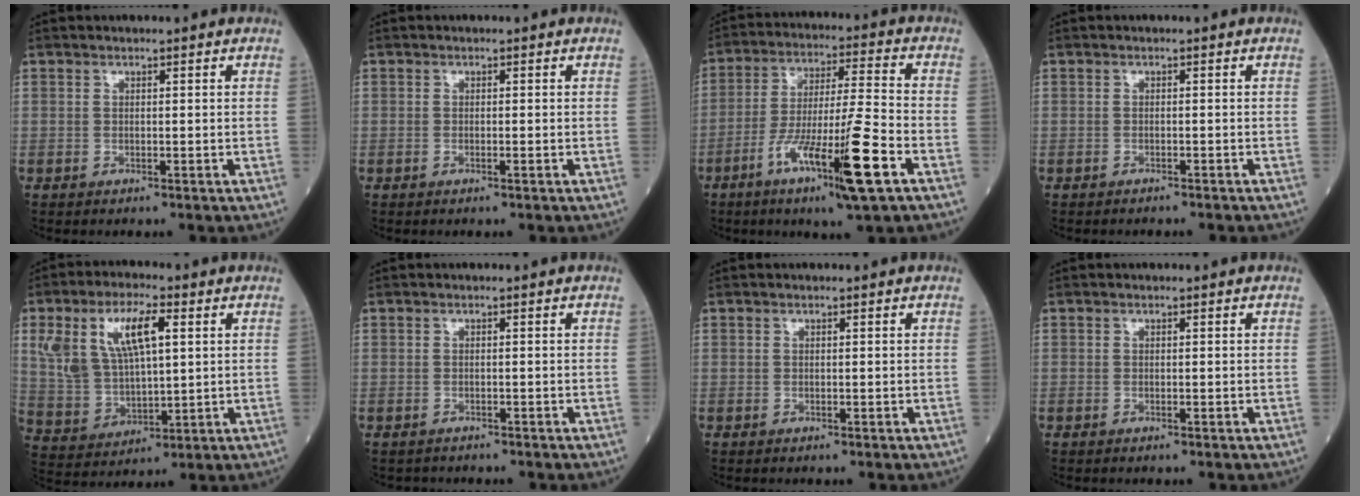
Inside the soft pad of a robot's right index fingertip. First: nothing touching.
{"total": 0.0}
{"total": 14.6, "force": [-6.7, 0.0, 13.0], "torque": [-0.243, -0.019, -0.114]}
{"total": 2.6, "force": [-2.5, 0.3, 0.9], "torque": [-0.016, -0.003, -0.029]}
{"total": 12.6, "force": [4.7, 5.2, 10.5], "torque": [-0.232, 0.025, 0.097]}
{"total": 1.1, "force": [-1.0, 0.4, 0.0], "torque": [-0.006, -0.001, -0.017]}
{"total": 0.0}
{"total": 0.0}